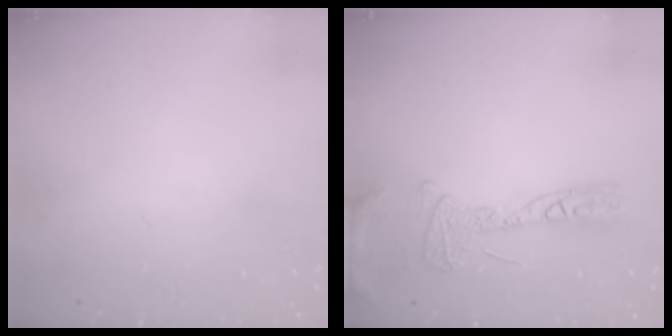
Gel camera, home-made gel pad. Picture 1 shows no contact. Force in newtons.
{"total": 12.5, "press": 12.3, "slide": 2.3}